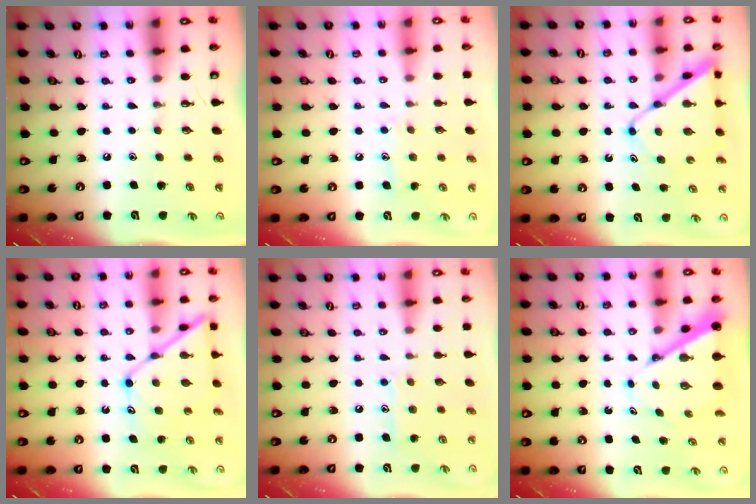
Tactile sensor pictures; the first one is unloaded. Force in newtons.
{"total": 7.1, "press": 7.1, "slide": 0.6}
{"total": 11.0, "press": 10.9, "slide": 0.9}
{"total": 13.8, "press": 13.8, "slide": 1.2}
{"total": 8.1, "press": 8.0, "slide": 0.5}
{"total": 6.9, "press": 6.9, "slide": 0.5}